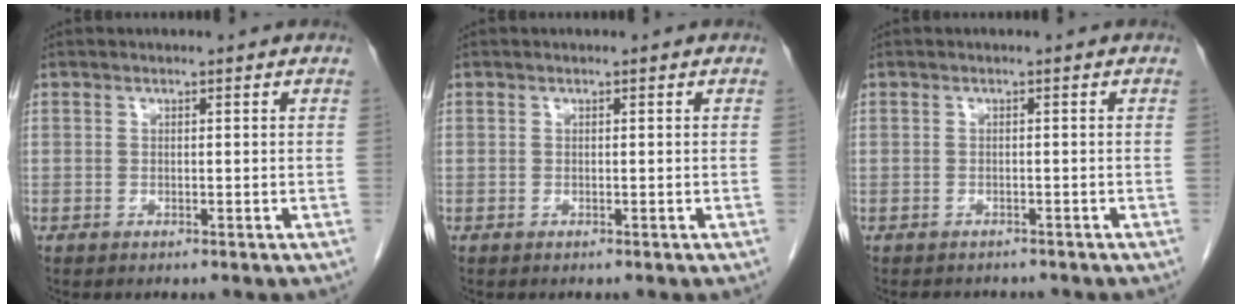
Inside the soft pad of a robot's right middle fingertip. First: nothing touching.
{"total": 0.0}
{"total": 3.4, "force": [-3.0, 1.4, 0.8], "torque": [-0.011, -0.003, -0.037]}